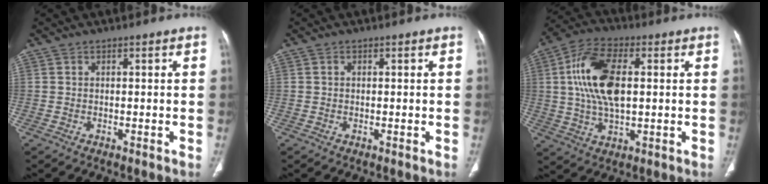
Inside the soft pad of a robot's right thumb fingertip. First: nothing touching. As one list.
[{"total": 0.0}, {"total": 14.5, "force": [2.1, 7.3, 12.4], "torque": [-0.247, 0.009, 0.039]}]